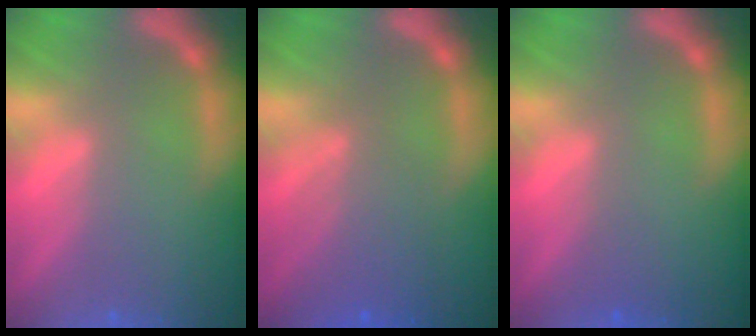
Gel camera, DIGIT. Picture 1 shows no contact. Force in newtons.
{"total": 5.1}
{"total": 1.0}